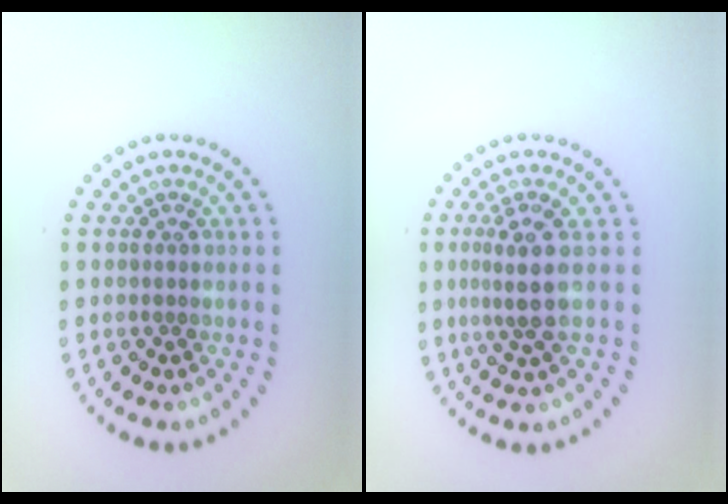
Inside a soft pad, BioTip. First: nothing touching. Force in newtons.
{"total": 3.0, "press": 2.4, "slide": 1.9}